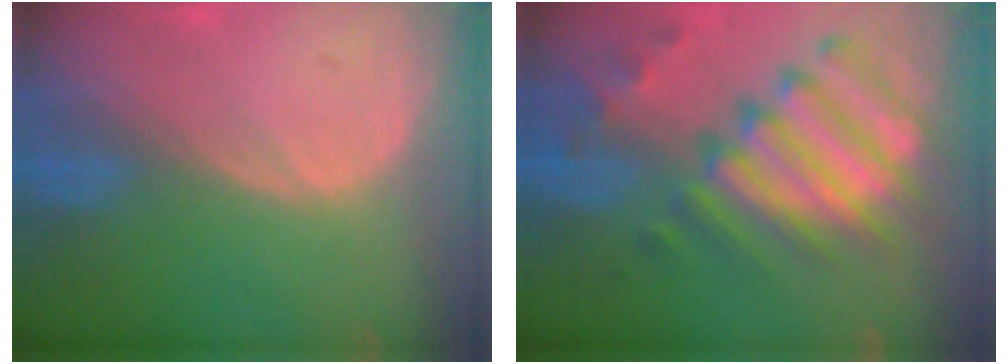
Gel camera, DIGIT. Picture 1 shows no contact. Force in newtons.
{"total": 12.2, "press": 10.5, "slide": 6.3}